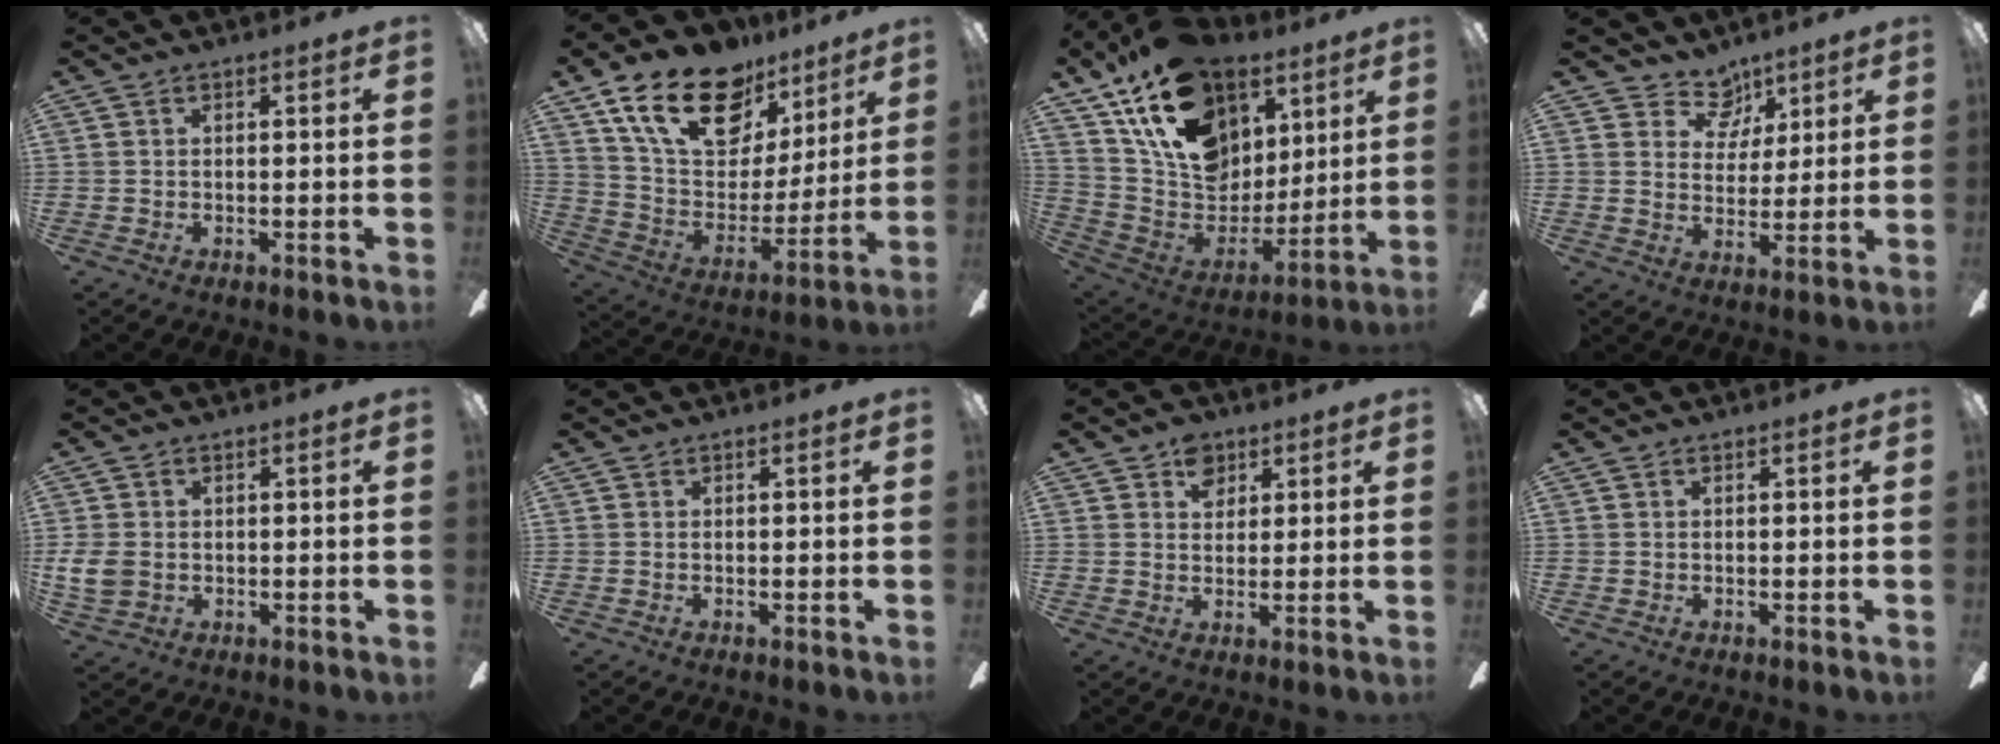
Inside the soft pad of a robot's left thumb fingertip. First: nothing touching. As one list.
[{"total": 22.9, "force": [13.8, 13.3, 12.6], "torque": [-0.206, -0.065, 0.248]}, {"total": 22.5, "force": [13.2, 14.2, 11.4], "torque": [-0.209, -0.061, 0.249]}, {"total": 8.5, "force": [5.8, 5.8, 2.2], "torque": [-0.029, -0.032, 0.107]}, {"total": 5.3, "force": [-0.1, 4.2, 3.3], "torque": [-0.084, 0.002, -0.003]}, {"total": 0.0}, {"total": 5.7, "force": [3.2, 4.1, 2.4], "torque": [-0.027, -0.001, 0.056]}, {"total": 0.0}]